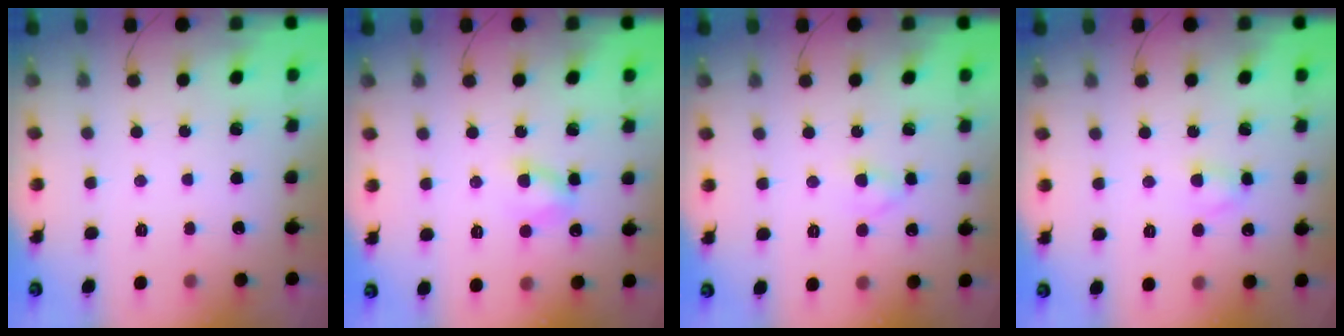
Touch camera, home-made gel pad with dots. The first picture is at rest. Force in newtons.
{"total": 4.9, "press": 4.9, "slide": 0.8}
{"total": 2.8, "press": 2.6, "slide": 1.1}
{"total": 3.0, "press": 2.7, "slide": 1.2}